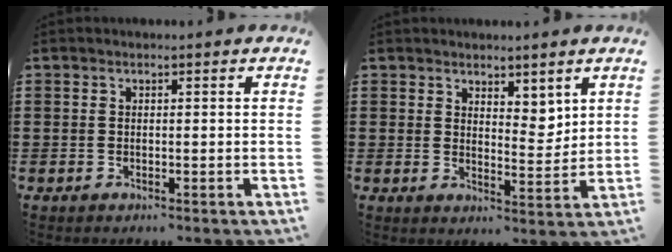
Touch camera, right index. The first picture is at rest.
{"total": 4.0, "force": [3.2, 2.0, 1.2], "torque": [-0.023, -0.005, 0.059]}